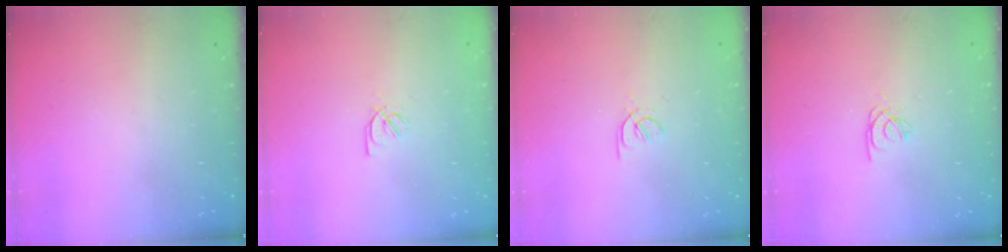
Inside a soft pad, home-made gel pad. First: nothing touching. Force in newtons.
{"total": 2.2, "press": 2.2, "slide": 0.0}
{"total": 1.2, "press": 1.2, "slide": 0.4}
{"total": 2.6, "press": 2.6, "slide": 0.1}